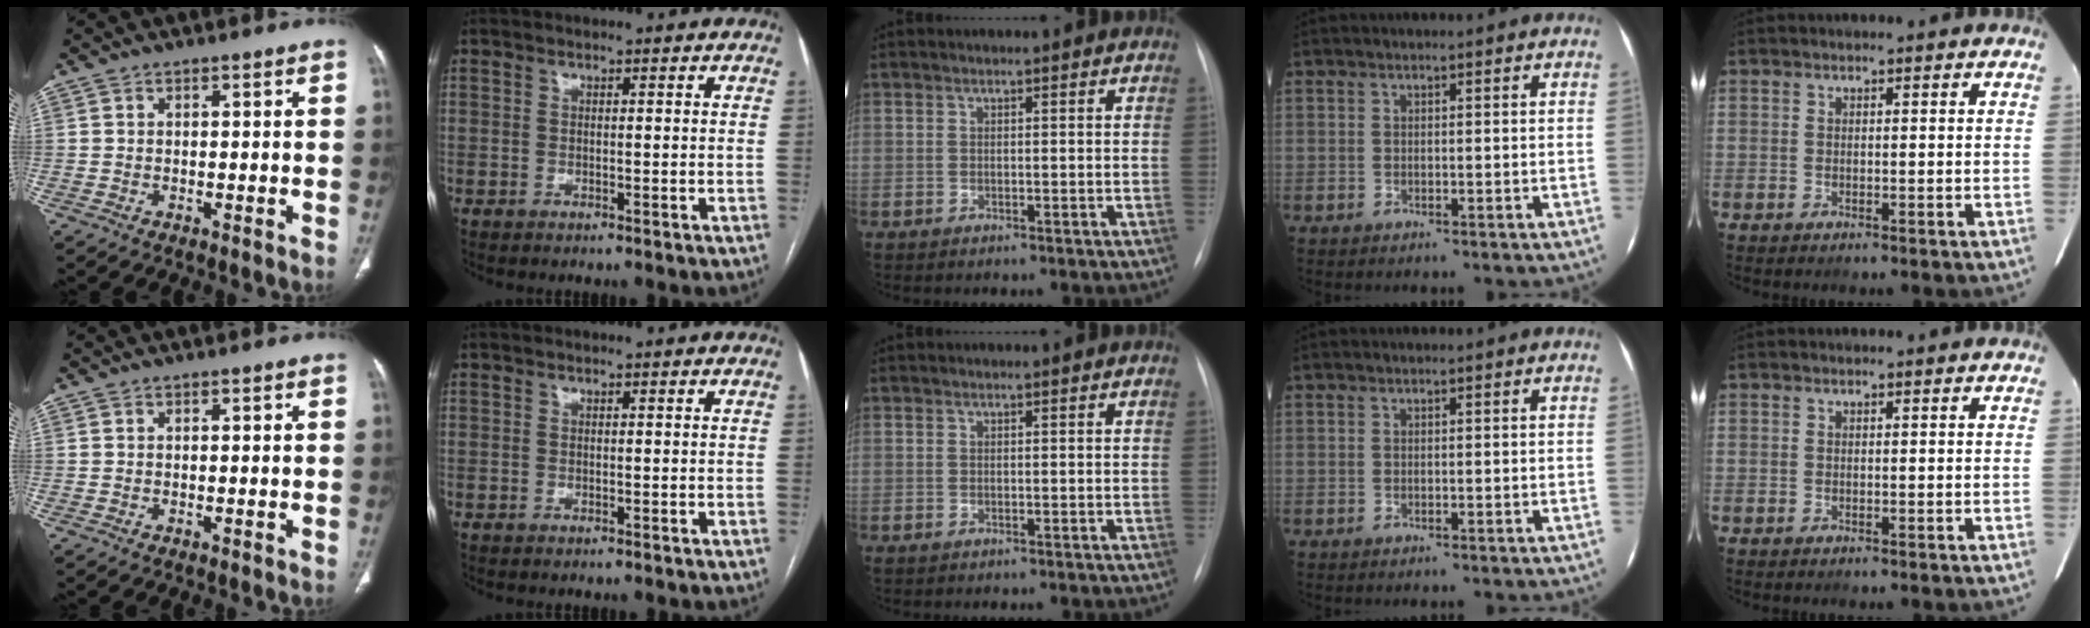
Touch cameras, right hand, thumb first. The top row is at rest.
{}